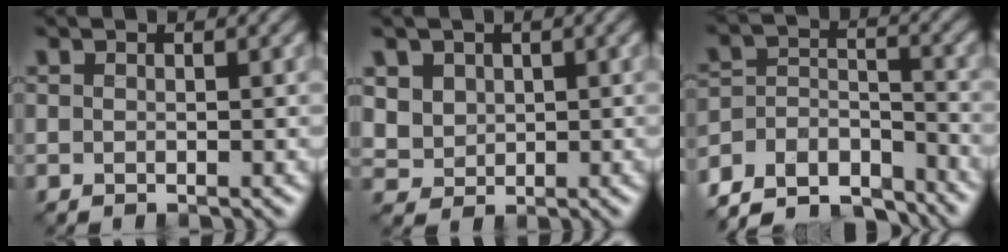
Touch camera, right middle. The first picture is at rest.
{"total": 3.7, "force": [1.6, 3.0, 1.4], "torque": [-0.052, 0.005, 0.039]}
{"total": 9.6, "force": [-8.5, 3.6, 2.5], "torque": [-0.039, 0.016, -0.138]}